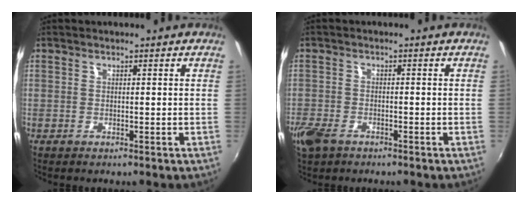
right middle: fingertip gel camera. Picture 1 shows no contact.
{"total": 6.1, "force": [-4.0, 3.3, 3.3], "torque": [-0.088, -0.015, -0.079]}